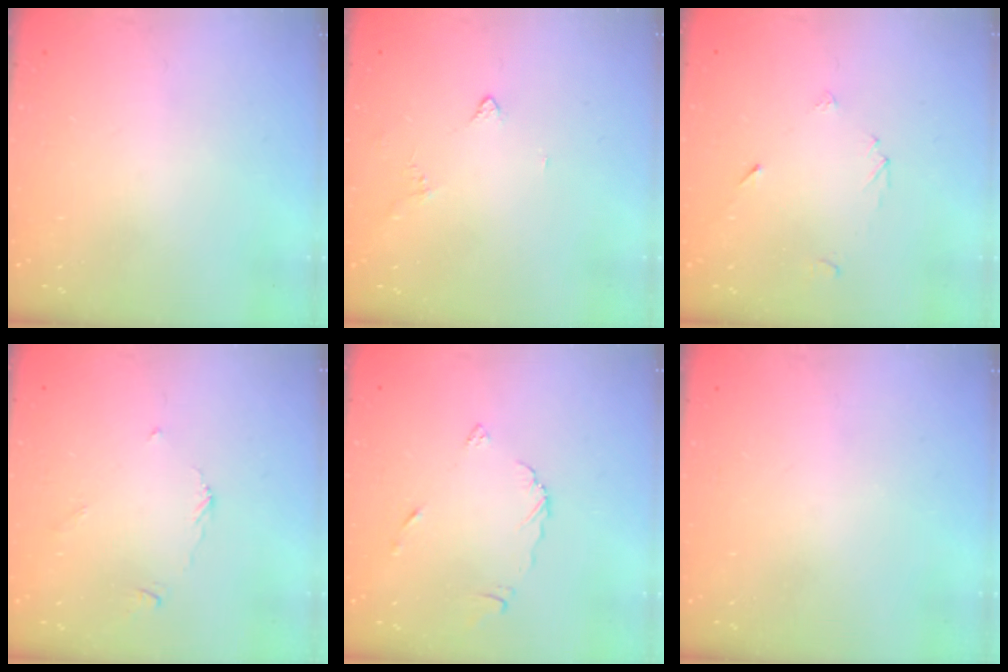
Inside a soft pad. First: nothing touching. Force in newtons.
{"total": 1.8, "press": 1.7, "slide": 0.4}
{"total": 2.6, "press": 2.6, "slide": 0.2}
{"total": 2.7, "press": 2.7, "slide": 0.3}
{"total": 4.8, "press": 4.7, "slide": 0.4}
{"total": 0.0}